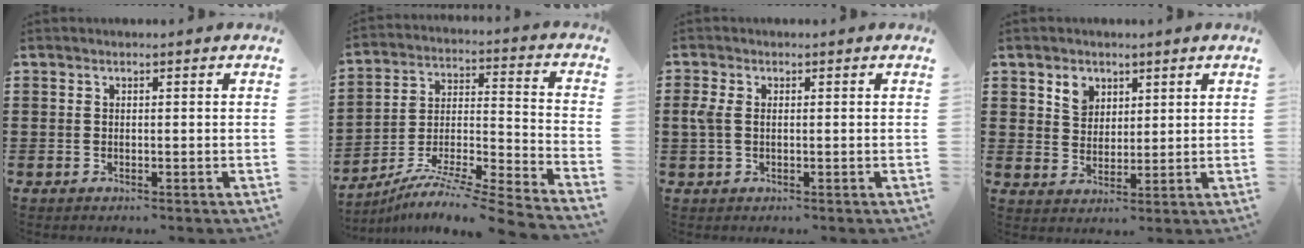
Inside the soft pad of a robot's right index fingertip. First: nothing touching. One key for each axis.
{"total": 7.3, "fx": -6.3, "fy": 0.0, "fz": 3.7, "tx": -0.057, "ty": -0.001, "tz": -0.129}
{"total": 2.8, "fx": 0.1, "fy": 1.6, "fz": 2.3, "tx": -0.071, "ty": -0.002, "tz": -0.006}
{"total": 4.1, "fx": 2.6, "fy": 3.0, "fz": 1.2, "tx": -0.028, "ty": 0.008, "tz": 0.046}